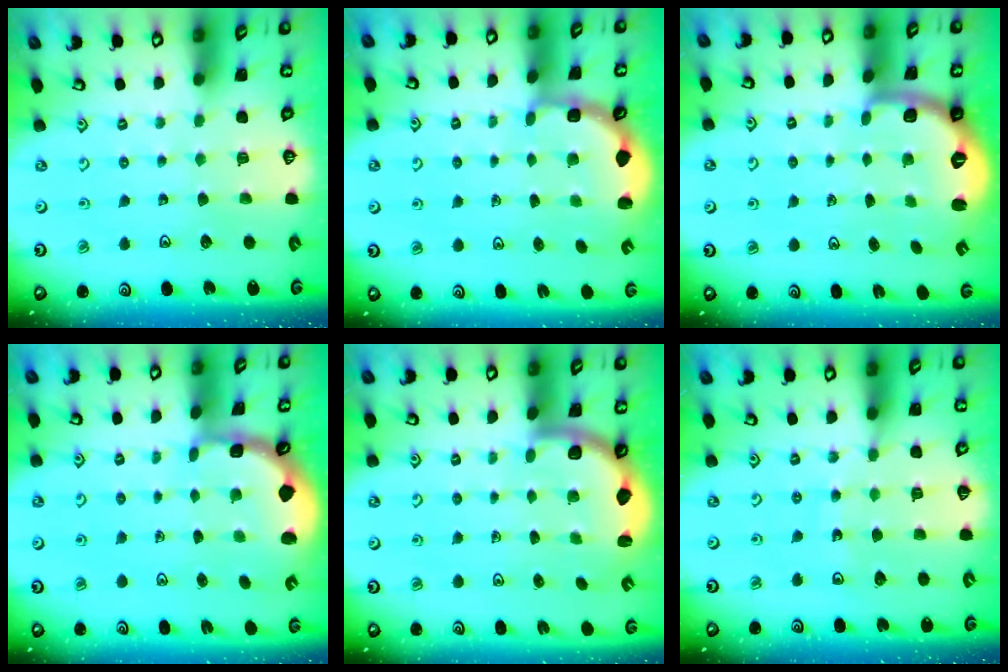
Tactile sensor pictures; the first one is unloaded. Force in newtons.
{"total": 2.7, "press": 2.4, "slide": 1.4}
{"total": 2.5, "press": 1.9, "slide": 1.6}
{"total": 1.7, "press": 1.6, "slide": 0.5}
{"total": 2.5, "press": 2.4, "slide": 0.7}
{"total": 9.5, "press": 8.9, "slide": 3.3}